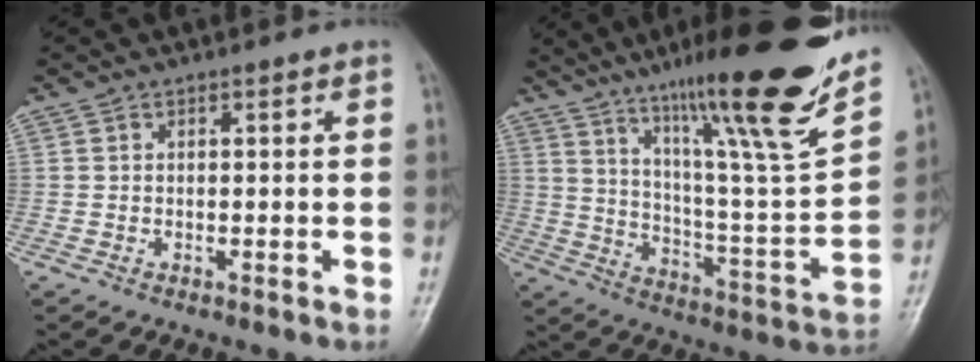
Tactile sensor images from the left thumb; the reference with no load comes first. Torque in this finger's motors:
{"motor_torque": [1.02, -0.18, 1.18, -1.55, 0.30]}